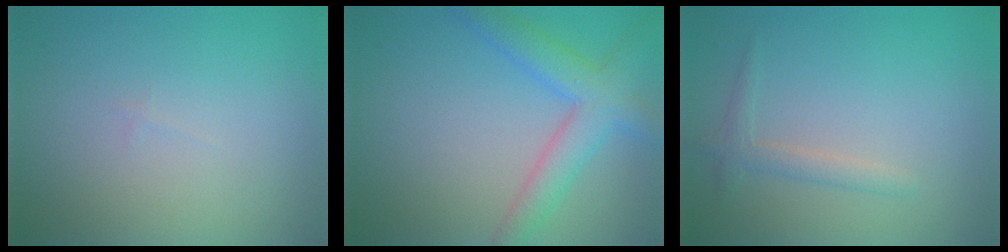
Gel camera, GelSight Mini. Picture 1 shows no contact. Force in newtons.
{"total": 5.0, "press": 5.0, "slide": 0.1}
{"total": 1.6, "press": 1.6, "slide": 0.1}